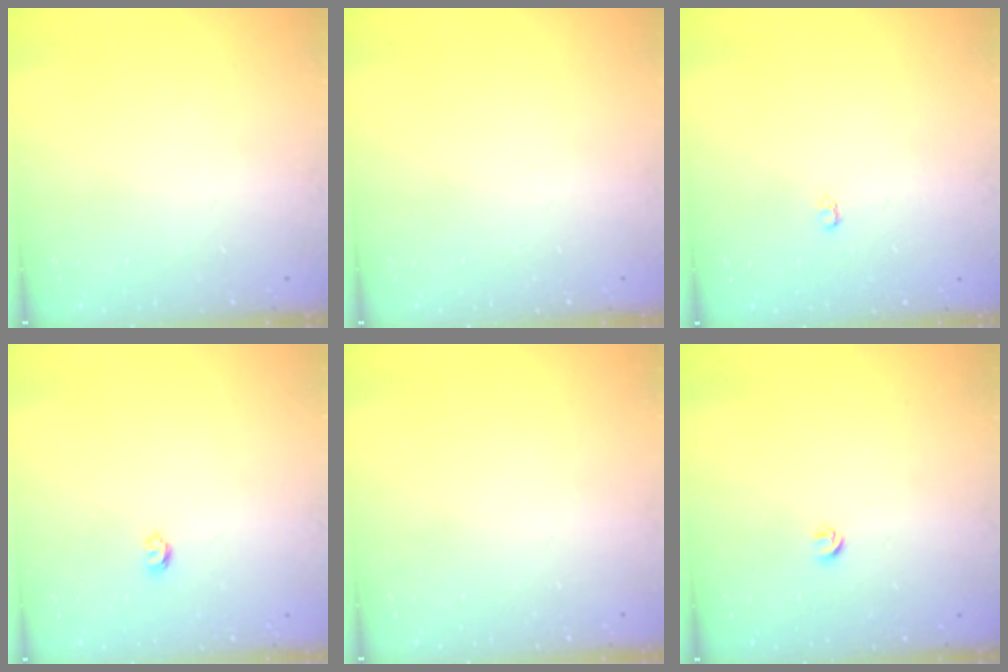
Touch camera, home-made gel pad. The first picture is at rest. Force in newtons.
{"total": 0.0}
{"total": 2.6, "press": 2.6, "slide": 0.4}
{"total": 3.5, "press": 3.5, "slide": 0.3}
{"total": 0.0}
{"total": 4.3, "press": 4.3, "slide": 0.4}